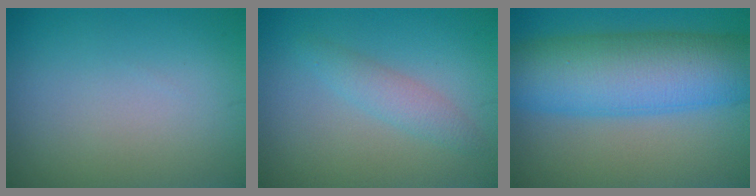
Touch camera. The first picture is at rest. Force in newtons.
{"total": 2.1, "press": 2.1, "slide": 0.2}
{"total": 11.5, "press": 11.5, "slide": 0.2}